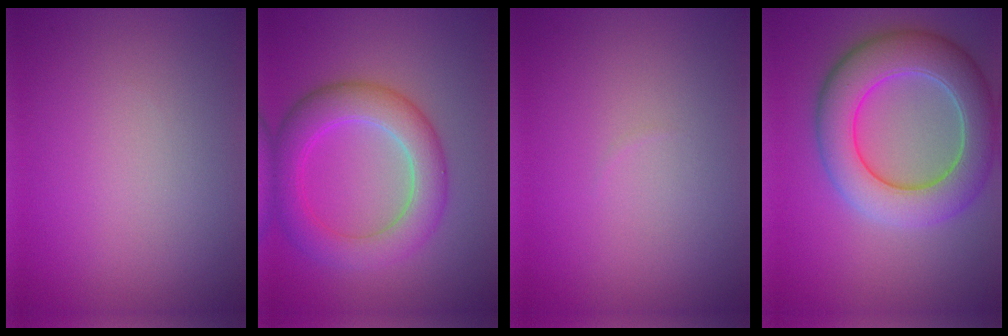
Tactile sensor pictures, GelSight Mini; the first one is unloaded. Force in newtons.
{"total": 5.7, "press": 5.7, "slide": 0.1}
{"total": 0.0}
{"total": 8.1, "press": 8.1, "slide": 0.3}